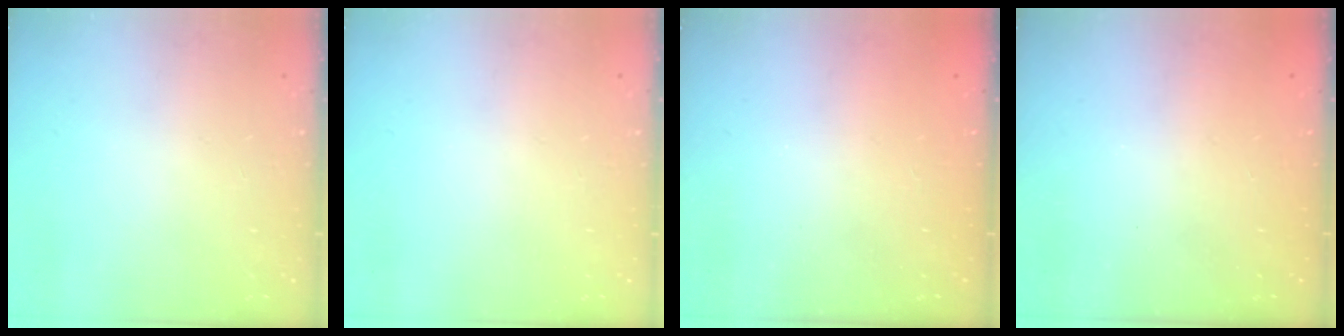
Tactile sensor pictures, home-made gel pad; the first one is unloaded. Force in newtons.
{"total": 0.0}
{"total": 2.3, "press": 2.2, "slide": 0.8}
{"total": 2.6, "press": 2.4, "slide": 0.8}